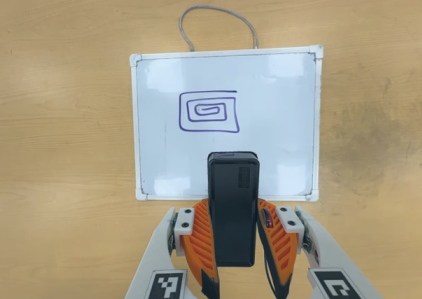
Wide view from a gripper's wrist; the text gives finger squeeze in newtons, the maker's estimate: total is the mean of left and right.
{"total": 5.7, "left": 4.3, "right": 7.2}